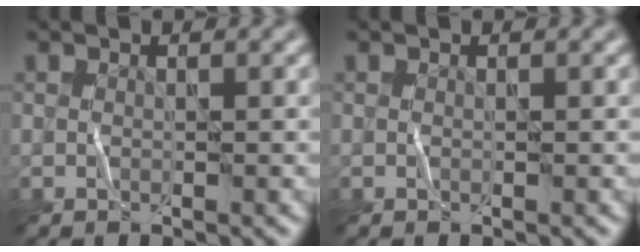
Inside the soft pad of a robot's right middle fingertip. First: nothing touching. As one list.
[{"total": 0.0}]